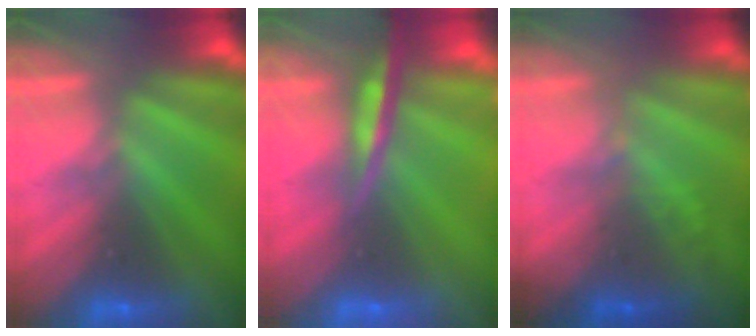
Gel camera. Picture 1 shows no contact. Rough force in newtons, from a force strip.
{"total": 8.4}
{"total": 1.9}